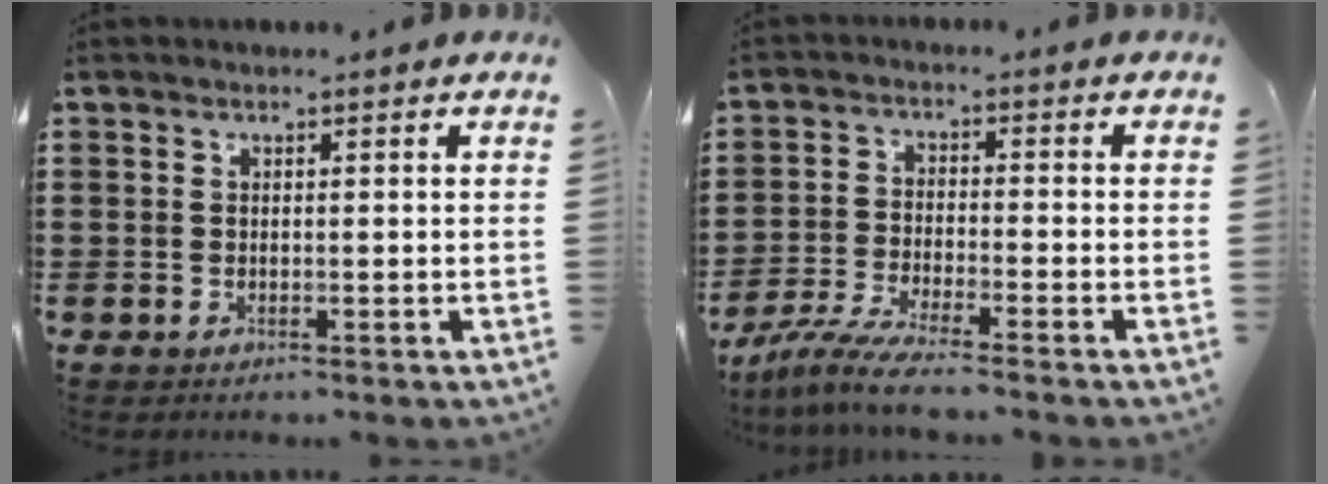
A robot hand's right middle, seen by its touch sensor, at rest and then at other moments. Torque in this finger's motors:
{"motor_torque": [1.25, -0.41, 0.39, 0.15]}